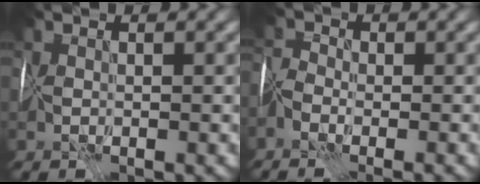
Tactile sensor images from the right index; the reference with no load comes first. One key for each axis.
{"total": 4.0, "fx": -2.8, "fy": 1.9, "fz": 2.2, "tx": -0.027, "ty": -0.006, "tz": -0.038}